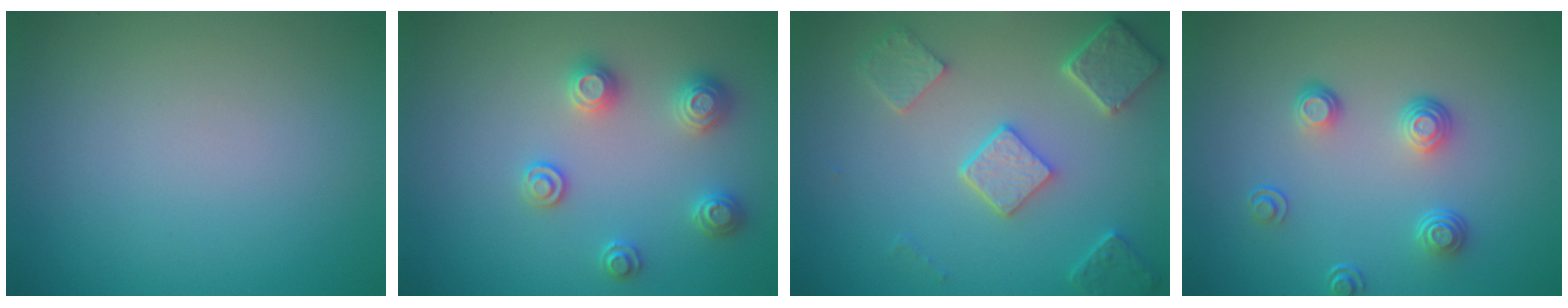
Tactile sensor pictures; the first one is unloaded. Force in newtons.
{"total": 2.8, "press": 2.8, "slide": 0.5}
{"total": 5.1, "press": 3.9, "slide": 3.2}
{"total": 2.6, "press": 1.7, "slide": 2.0}